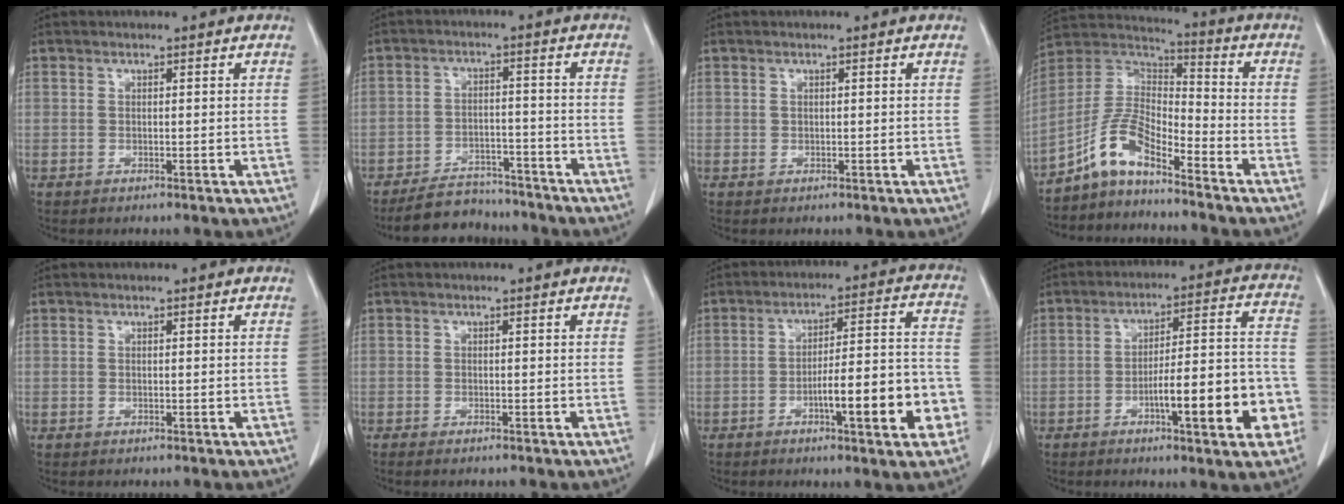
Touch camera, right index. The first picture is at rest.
{"total": 7.7, "force": [-7.0, 3.0, 1.0], "torque": [-0.012, 0.006, -0.115]}
{"total": 0.0}
{"total": 8.7, "force": [-6.4, 2.5, 5.3], "torque": [-0.122, 0.025, -0.127]}
{"total": 0.0}
{"total": 0.9, "force": [-0.7, 0.1, 0.5], "torque": [-0.012, -0.002, -0.011]}
{"total": 13.5, "force": [-4.9, 2.0, 12.4], "torque": [-0.173, 0.019, -0.067]}
{"total": 14.8, "force": [-5.4, 2.3, 13.6], "torque": [-0.187, 0.023, -0.074]}